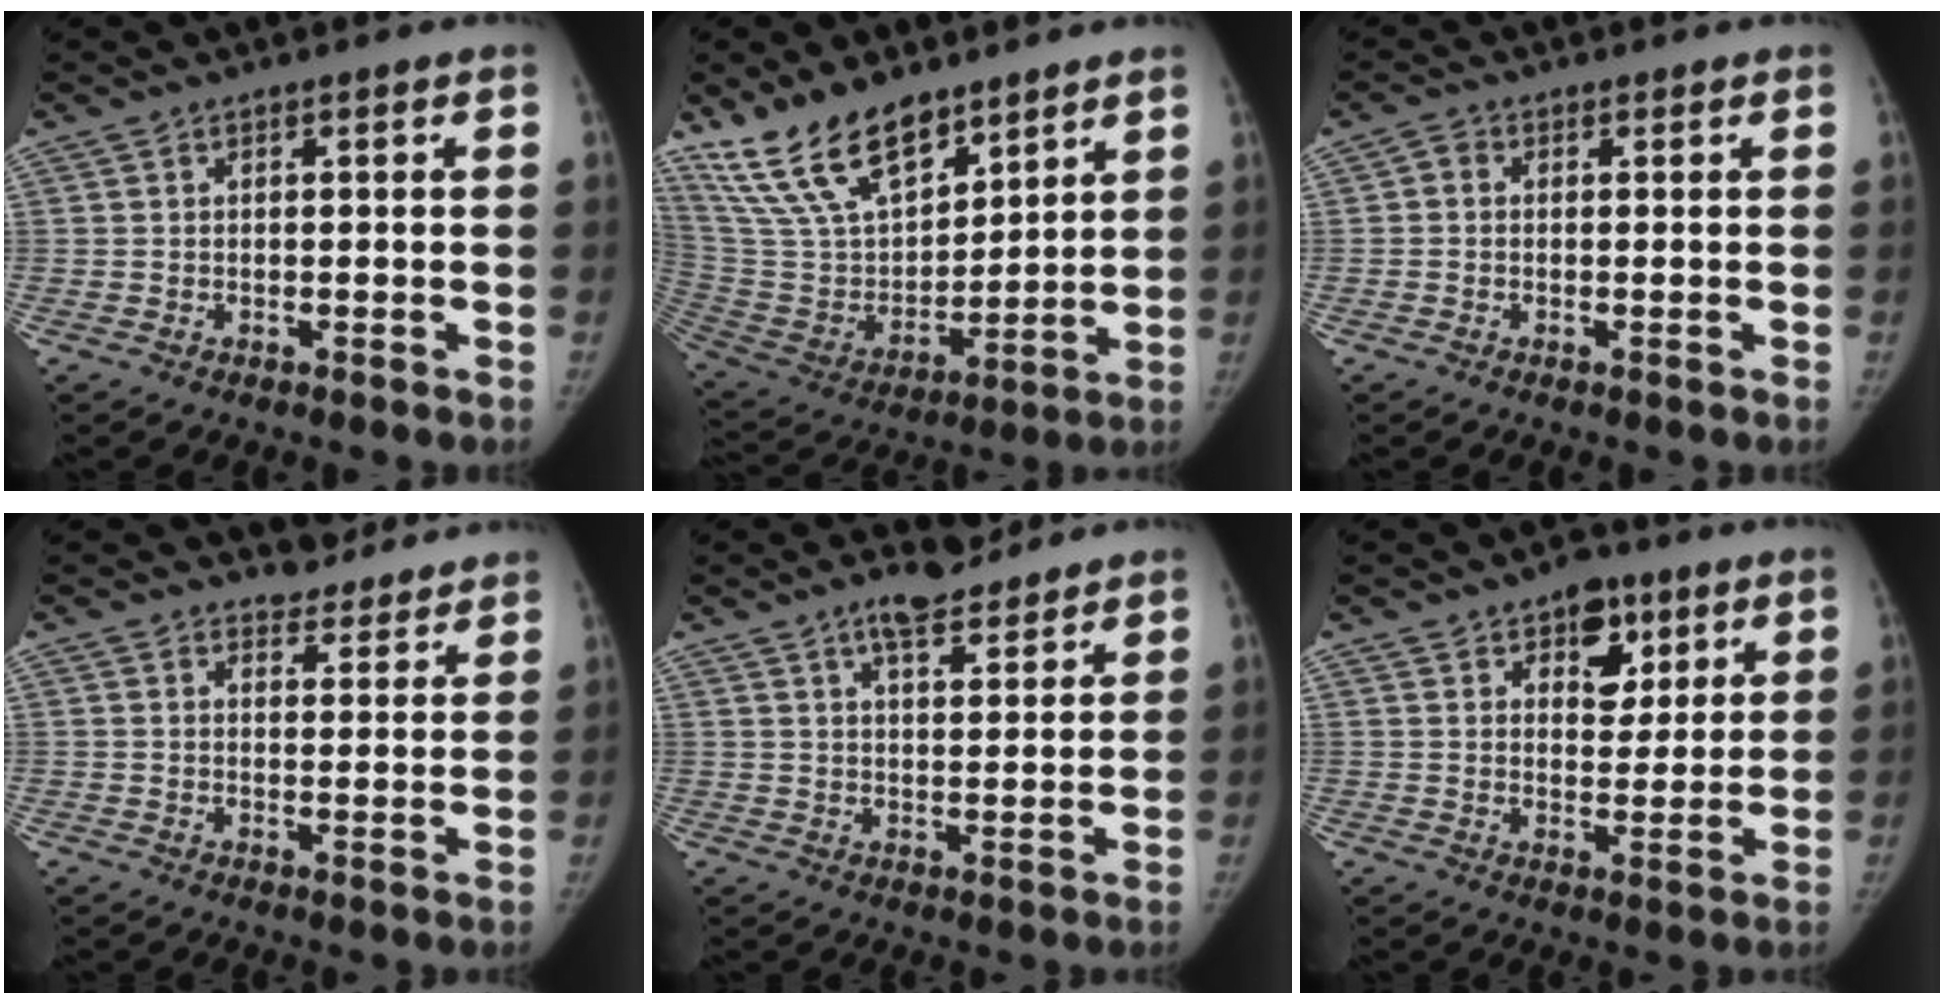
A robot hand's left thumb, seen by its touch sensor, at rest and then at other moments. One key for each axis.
{"total": 18.5, "fx": 13.5, "fy": 8.6, "fz": 9.3, "tx": -0.134, "ty": -0.060, "tz": 0.266}
{"total": 1.6, "fx": 0.1, "fy": 1.3, "fz": 0.9, "tx": -0.006, "ty": 0.003, "tz": -0.004}
{"total": 5.1, "fx": 4.7, "fy": 1.8, "fz": -0.1, "tx": 0.025, "ty": -0.039, "tz": 0.059}
{"total": 7.8, "fx": 5.8, "fy": 2.9, "fz": 4.4, "tx": -0.050, "ty": -0.032, "tz": 0.093}
{"total": 8.8, "fx": 4.8, "fy": 5.4, "fz": 5.1, "tx": -0.032, "ty": -0.020, "tz": 0.068}